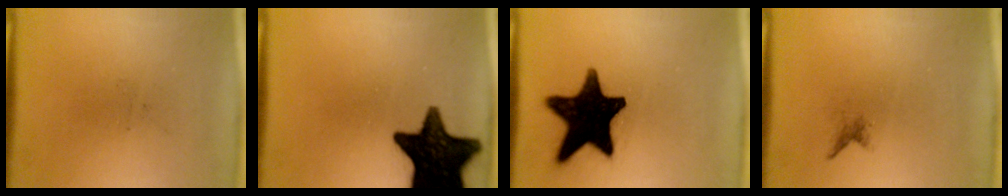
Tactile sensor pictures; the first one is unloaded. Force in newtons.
{"total": 17.6}
{"total": 17.9}
{"total": 0.7}